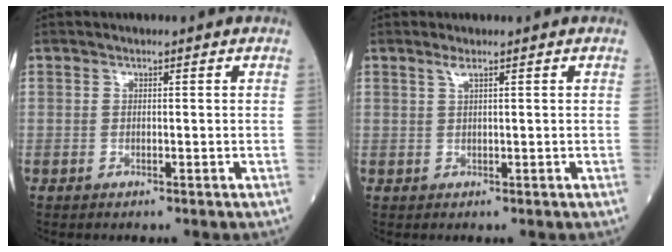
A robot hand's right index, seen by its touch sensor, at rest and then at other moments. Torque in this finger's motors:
{"motor_torque": [-0.06, 0.01, -0.01, 0.03]}